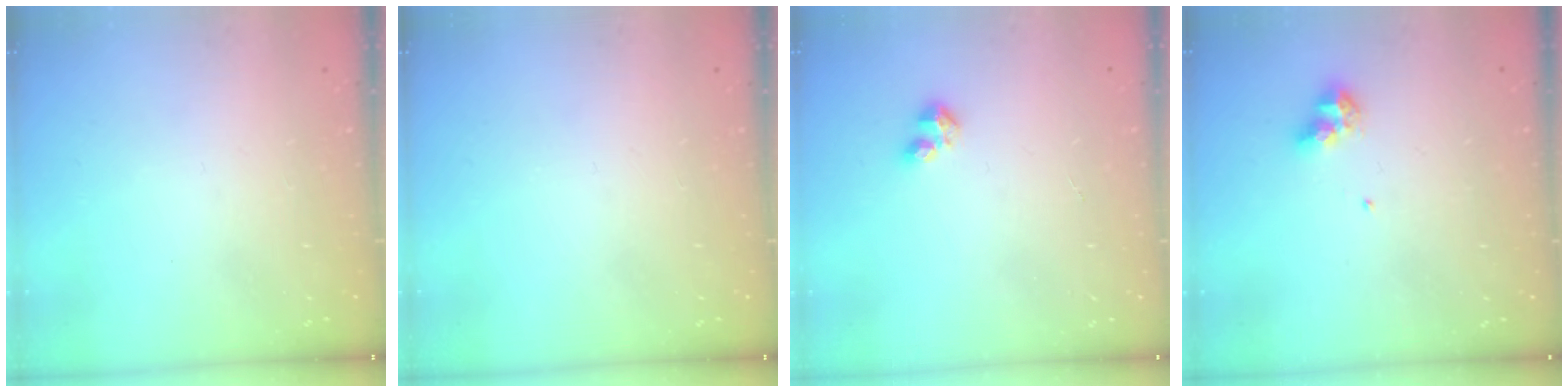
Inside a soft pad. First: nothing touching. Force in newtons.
{"total": 0.0}
{"total": 3.2, "press": 3.1, "slide": 0.5}
{"total": 7.3, "press": 7.2, "slide": 0.8}